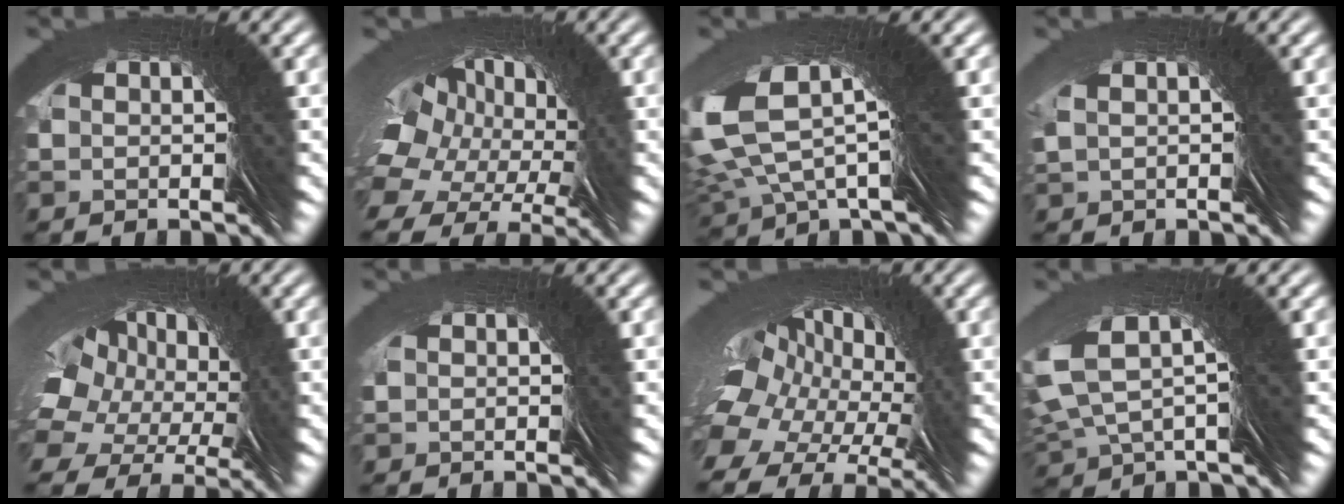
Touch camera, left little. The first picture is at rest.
{"total": 6.7, "force": [2.0, 5.1, 3.8], "torque": [-0.044, 0.006, 0.018]}
{"total": 3.3, "force": [1.7, 0.5, 2.7], "torque": [-0.074, 0.025, 0.020]}
{"total": 1.6, "force": [0.9, -1.2, -0.5], "torque": [0.010, 0.012, 0.011]}
{"total": 5.9, "force": [2.3, 4.4, 3.3], "torque": [-0.040, 0.018, 0.019]}
{"total": 0.6, "force": [0.2, -0.2, -0.6], "torque": [0.009, 0.001, 0.002]}
{"total": 7.7, "force": [2.1, 6.1, 4.3], "torque": [-0.049, 0.010, 0.016]}
{"total": 3.1, "force": [2.7, 0.3, 1.5], "torque": [-0.039, 0.028, 0.031]}